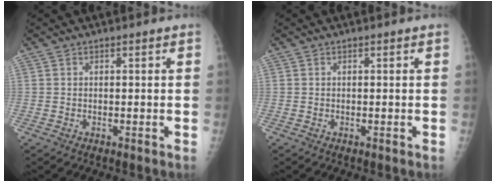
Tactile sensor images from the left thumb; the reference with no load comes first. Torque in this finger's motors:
{"motor_torque": [0.02, 0.02, -0.05, -0.02, 0.00]}